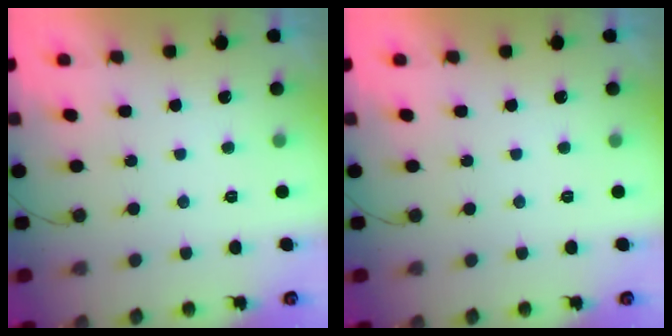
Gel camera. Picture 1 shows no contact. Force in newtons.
{"total": 0.0}